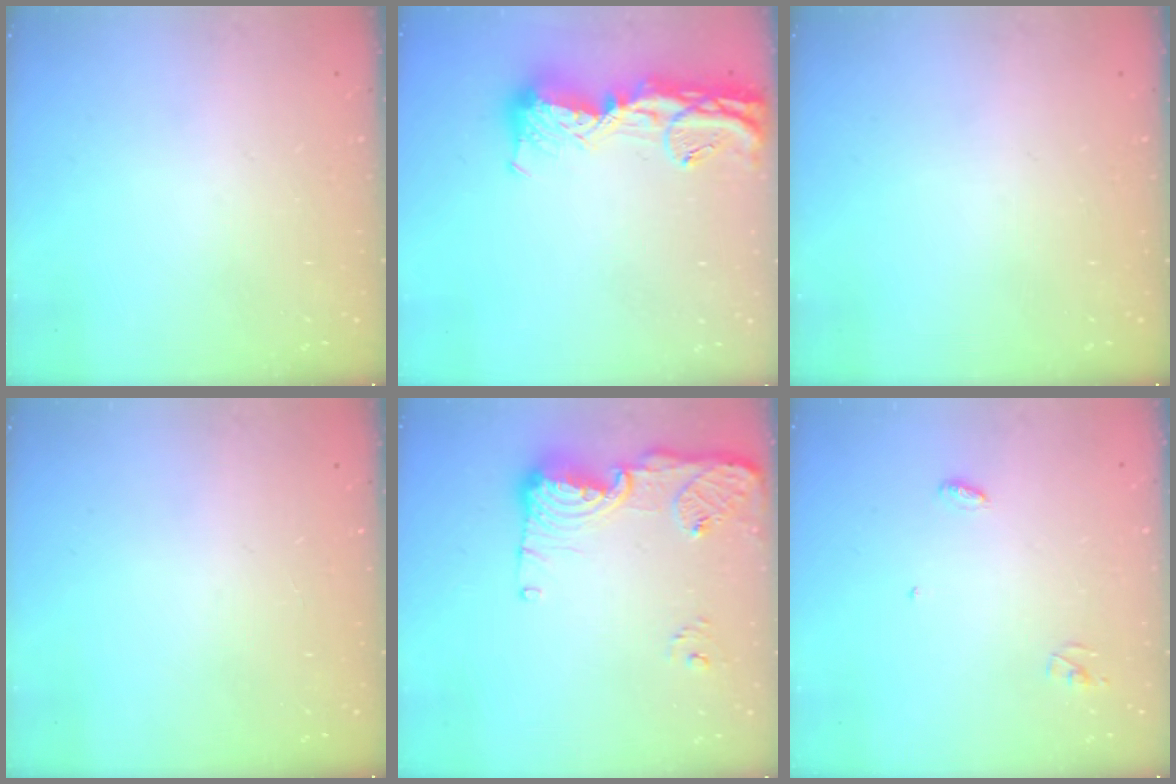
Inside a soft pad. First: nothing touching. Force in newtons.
{"total": 15.2, "press": 15.2, "slide": 1.3}
{"total": 0.0}
{"total": 0.0}
{"total": 15.4, "press": 14.9, "slide": 4.1}
{"total": 3.4, "press": 3.4, "slide": 0.3}